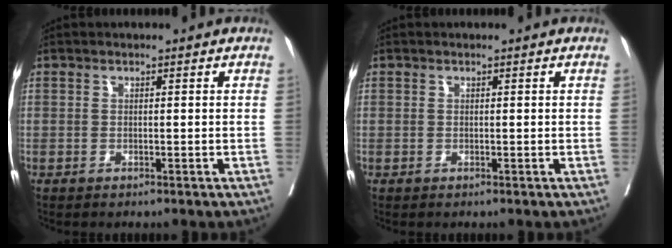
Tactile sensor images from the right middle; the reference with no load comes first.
{"total": 0.0}